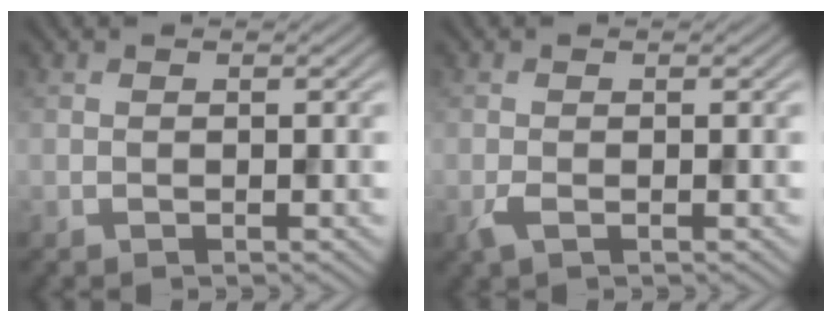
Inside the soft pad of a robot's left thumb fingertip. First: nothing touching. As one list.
[{"total": 1.4, "force": [-0.6, 0.5, 1.1], "torque": [-0.029, -0.004, -0.014]}]